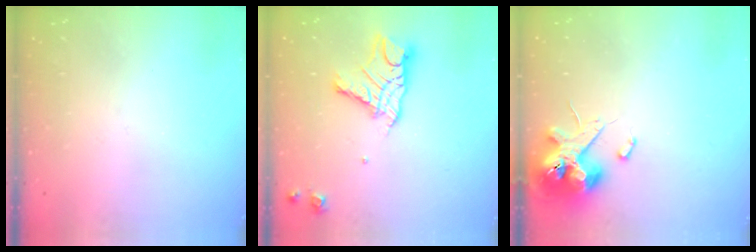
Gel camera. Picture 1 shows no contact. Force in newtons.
{"total": 12.0, "press": 11.9, "slide": 1.0}
{"total": 12.4, "press": 12.2, "slide": 1.8}